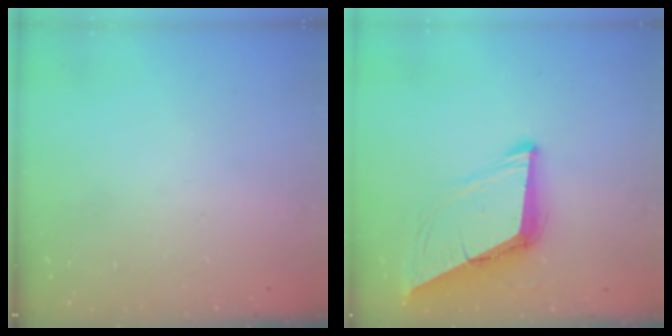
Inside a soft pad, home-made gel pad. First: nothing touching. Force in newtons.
{"total": 9.1, "press": 9.0, "slide": 1.3}